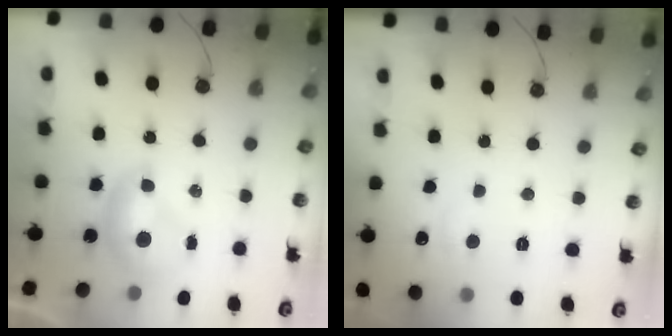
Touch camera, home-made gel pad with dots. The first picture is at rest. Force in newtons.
{"total": 0.9, "press": 0.3, "slide": 0.8}